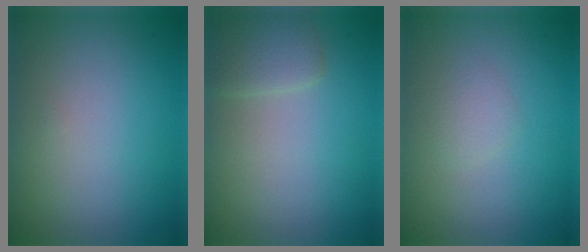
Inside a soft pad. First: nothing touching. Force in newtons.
{"total": 2.1, "press": 2.1, "slide": 0.1}
{"total": 1.1, "press": 1.1, "slide": 0.0}